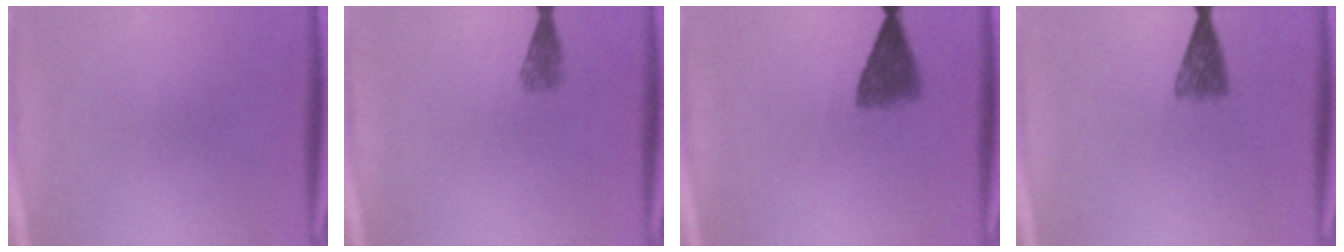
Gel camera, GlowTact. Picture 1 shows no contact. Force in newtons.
{"total": 1.9}
{"total": 4.7}
{"total": 3.5}